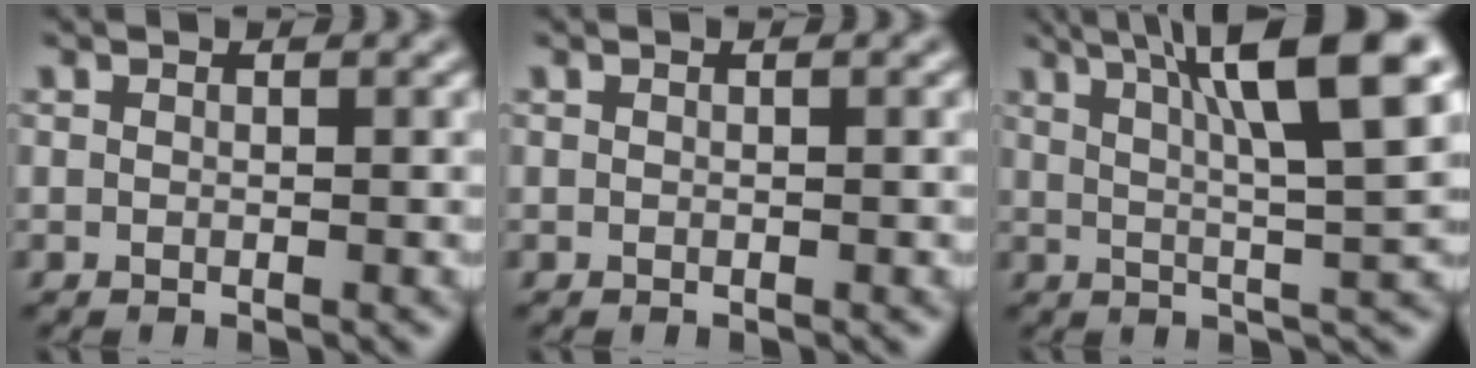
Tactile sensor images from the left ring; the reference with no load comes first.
{"total": 0.0}
{"total": 11.0, "force": [5.0, 2.0, 9.6], "torque": [-0.124, 0.021, 0.077]}